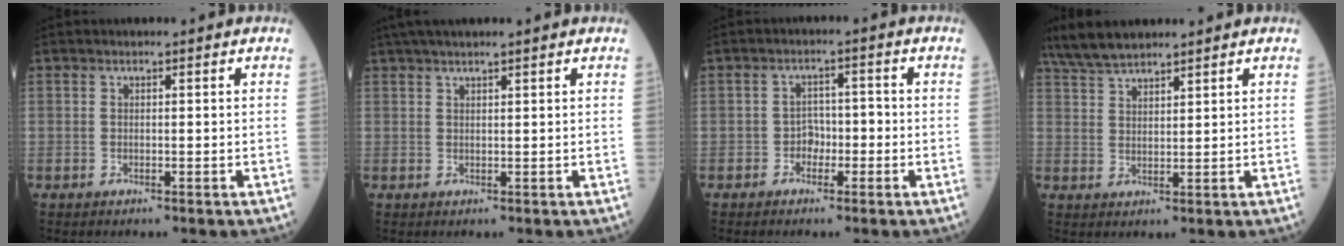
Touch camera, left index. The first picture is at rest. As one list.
[{"total": 6.3, "force": [5.0, 0.1, 3.7], "torque": [-0.061, 0.036, 0.081]}, {"total": 2.9, "force": [-1.4, 2.0, 1.6], "torque": [-0.019, 0.006, -0.029]}, {"total": 7.0, "force": [6.1, 1.2, 3.1], "torque": [-0.072, 0.019, 0.122]}]